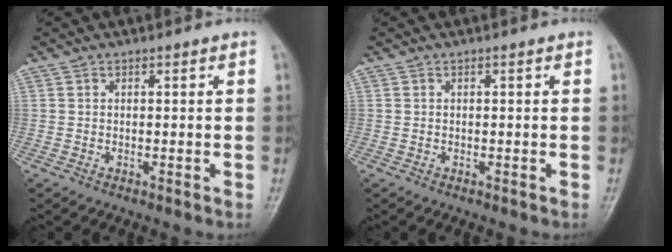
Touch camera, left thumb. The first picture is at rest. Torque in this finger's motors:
{"motor_torque": [0.00, 0.00, 0.00, 0.00, 0.00]}